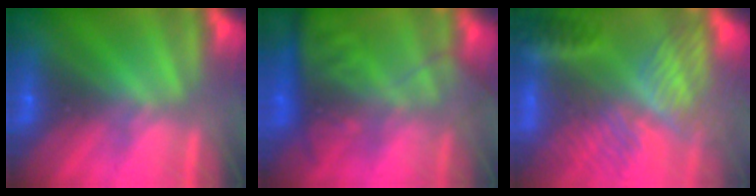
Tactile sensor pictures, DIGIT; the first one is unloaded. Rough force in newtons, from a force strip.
{"total": 9.0}
{"total": 9.7}